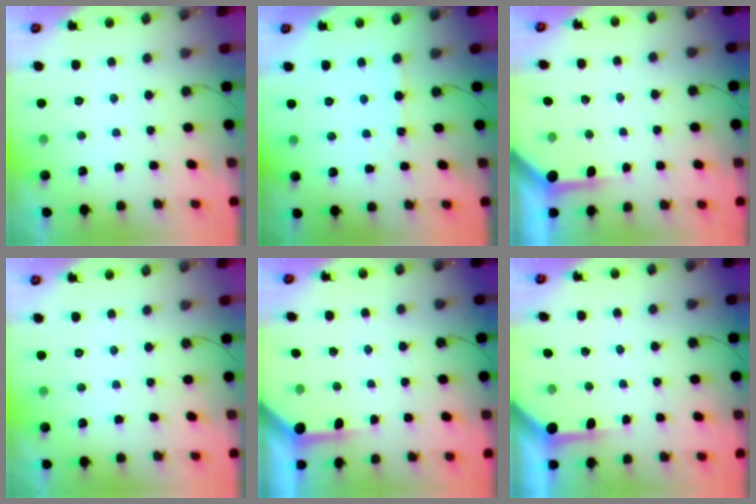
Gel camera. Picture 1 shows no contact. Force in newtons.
{"total": 2.0, "press": 1.9, "slide": 0.3}
{"total": 3.9, "press": 3.9, "slide": 0.3}
{"total": 0.0}
{"total": 3.9, "press": 3.9, "slide": 0.4}
{"total": 4.0, "press": 4.0, "slide": 0.4}